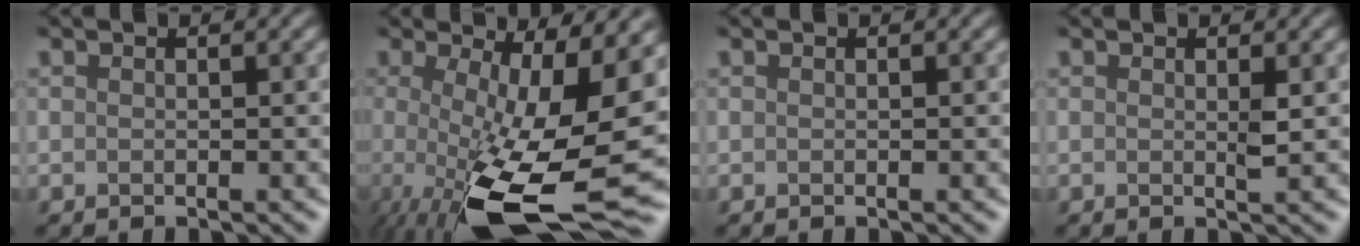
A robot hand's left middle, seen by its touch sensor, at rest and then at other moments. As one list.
[{"total": 12.7, "force": [-3.4, 3.3, 11.8], "torque": [-0.221, -0.042, -0.029]}, {"total": 0.0}, {"total": 1.0, "force": [-0.2, -0.9, -0.3], "torque": [-0.017, -0.007, 0.008]}]